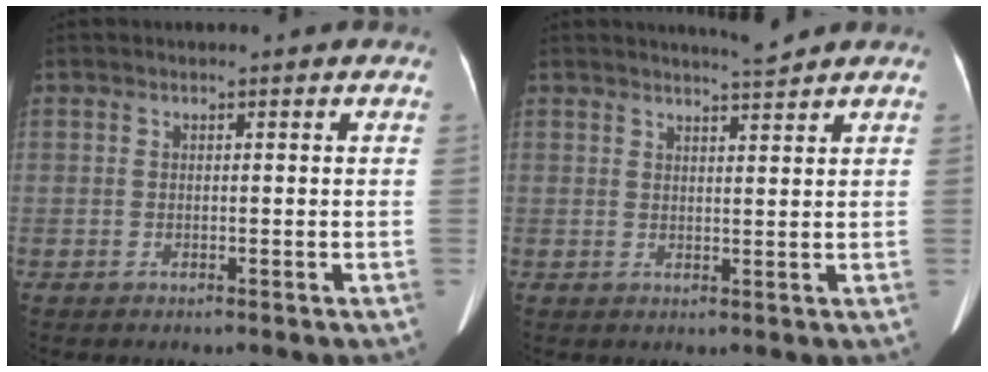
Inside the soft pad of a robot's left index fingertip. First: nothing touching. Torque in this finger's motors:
{"motor_torque": [0.02, -0.04, -0.17, 0.02]}